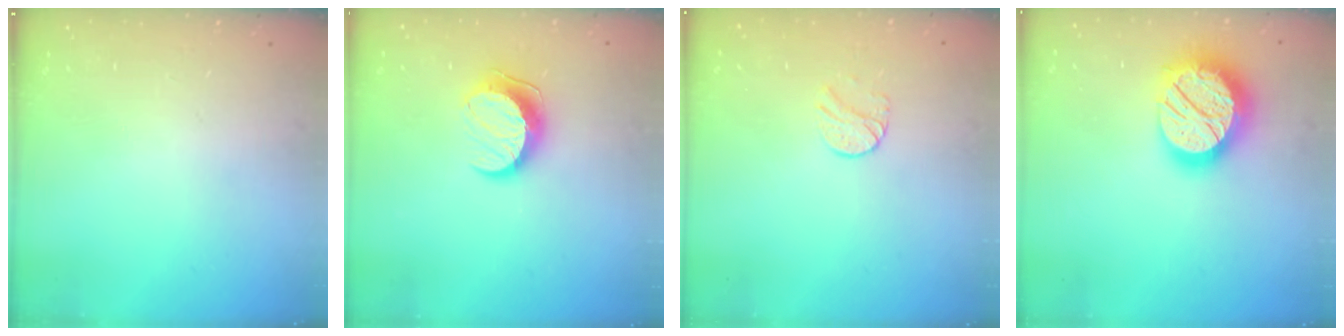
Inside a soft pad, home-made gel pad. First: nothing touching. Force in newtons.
{"total": 9.8, "press": 9.8, "slide": 0.5}
{"total": 6.9, "press": 6.9, "slide": 0.7}
{"total": 20.0, "press": 19.9, "slide": 1.5}